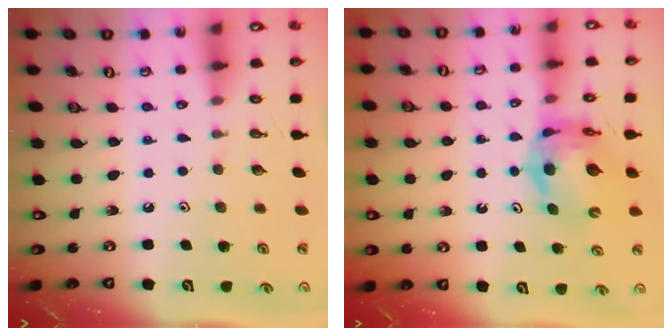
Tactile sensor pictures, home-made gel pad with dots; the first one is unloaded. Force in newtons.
{"total": 9.0, "press": 9.0, "slide": 0.9}